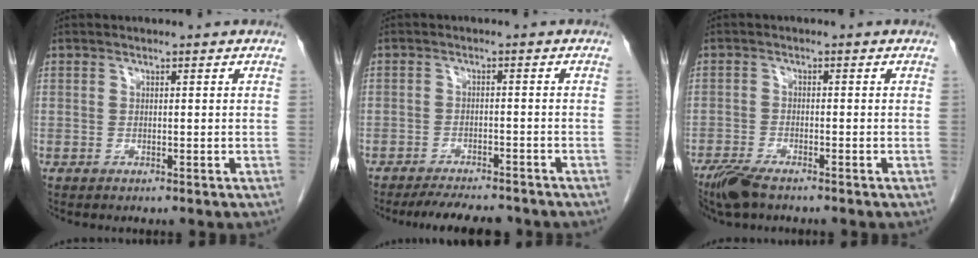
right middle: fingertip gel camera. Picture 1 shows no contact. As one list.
[{"total": 7.8, "force": [-7.0, 1.9, 2.9], "torque": [-0.037, -0.007, -0.102]}, {"total": 5.1, "force": [-4.0, 1.2, 3.0], "torque": [-0.062, -0.011, -0.073]}]